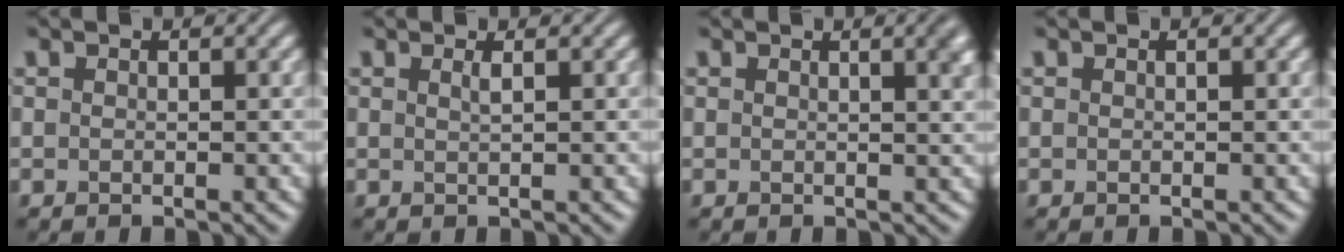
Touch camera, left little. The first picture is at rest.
{"total": 0.9, "force": [0.4, 0.3, 0.8], "torque": [-0.008, 0.002, 0.004]}
{"total": 3.1, "force": [1.2, 1.2, 2.6], "torque": [-0.012, 0.011, 0.011]}
{"total": 0.0}